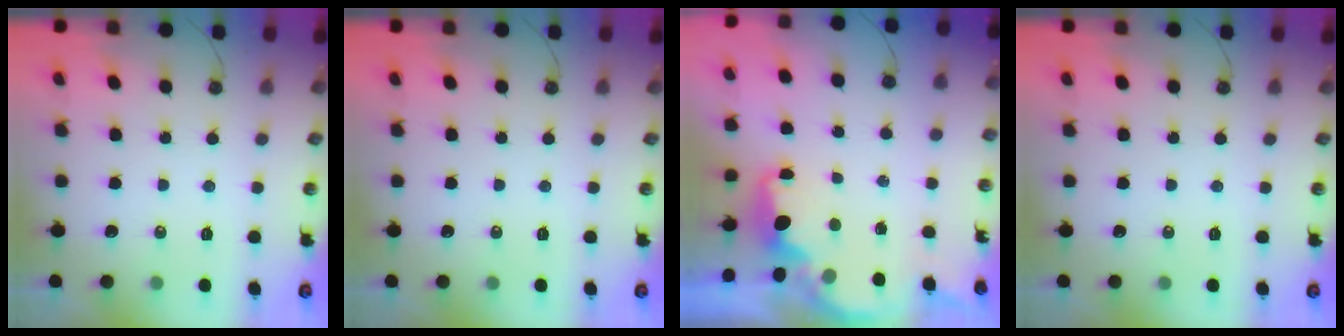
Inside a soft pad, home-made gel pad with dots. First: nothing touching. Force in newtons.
{"total": 0.0}
{"total": 2.2, "press": 2.0, "slide": 0.8}
{"total": 0.0}